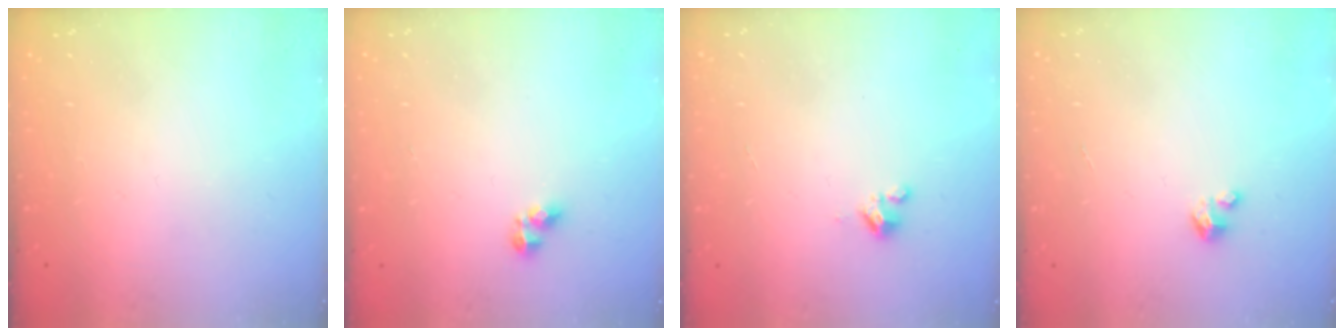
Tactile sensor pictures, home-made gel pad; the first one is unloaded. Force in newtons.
{"total": 4.4, "press": 4.4, "slide": 0.3}
{"total": 2.4, "press": 2.4, "slide": 0.3}
{"total": 2.7, "press": 2.7, "slide": 0.1}